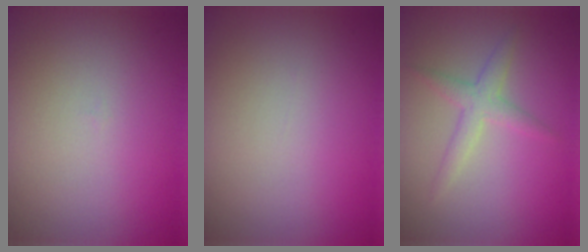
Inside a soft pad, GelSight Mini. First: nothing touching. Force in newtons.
{"total": 0.0}
{"total": 2.2, "press": 2.2, "slide": 0.1}